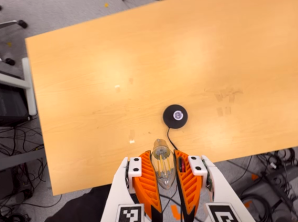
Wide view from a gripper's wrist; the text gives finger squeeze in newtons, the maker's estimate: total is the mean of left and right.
{"total": 20.9, "left": 25.8, "right": 16.0}